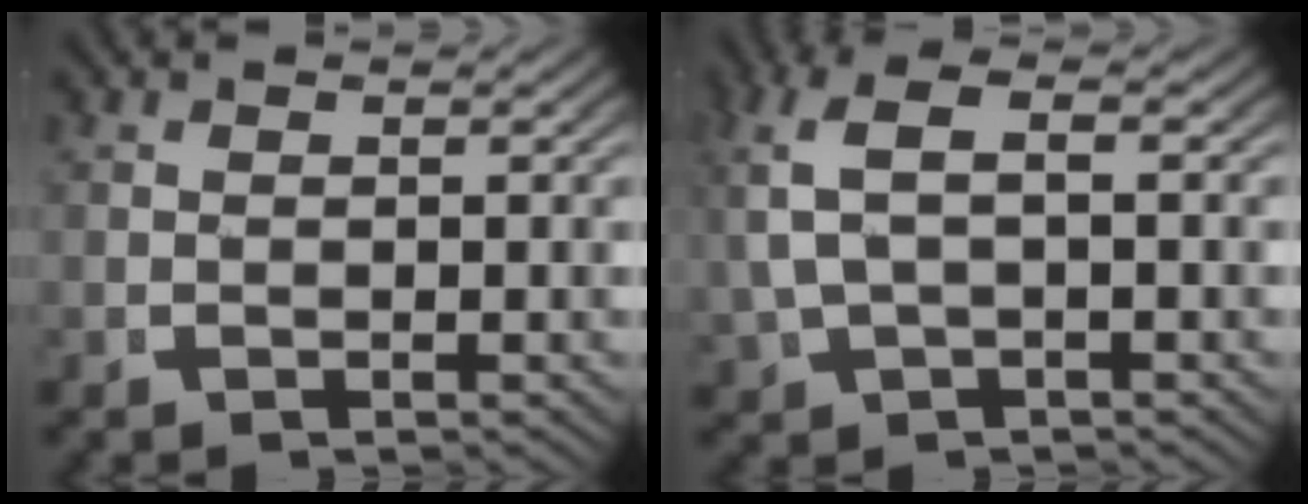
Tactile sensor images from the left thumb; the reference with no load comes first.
{"total": 4.9, "force": [0.6, 2.7, 4.1], "torque": [-0.111, 0.003, 0.023]}